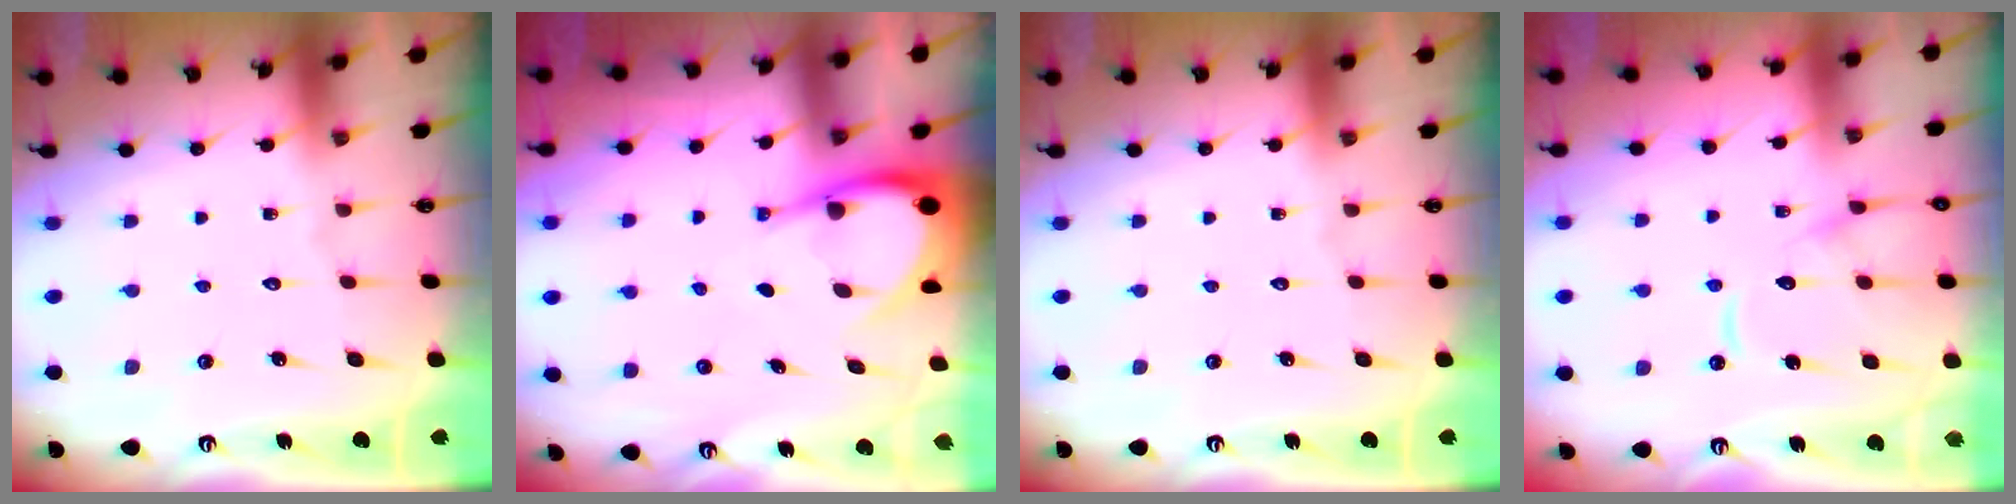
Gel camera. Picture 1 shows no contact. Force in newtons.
{"total": 5.6, "press": 5.6, "slide": 0.5}
{"total": 0.0}
{"total": 12.3, "press": 12.2, "slide": 1.3}